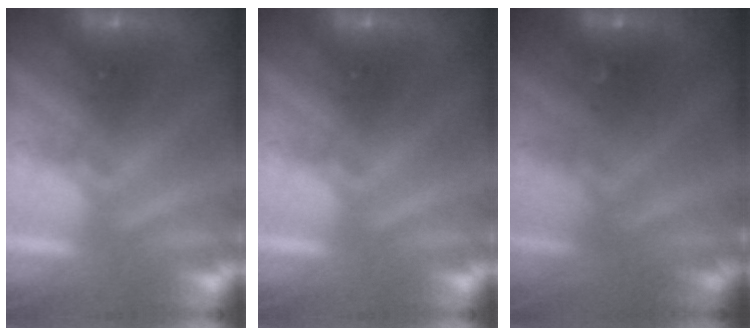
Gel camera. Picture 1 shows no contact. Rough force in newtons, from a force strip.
{"total": 0.0}
{"total": 2.1}